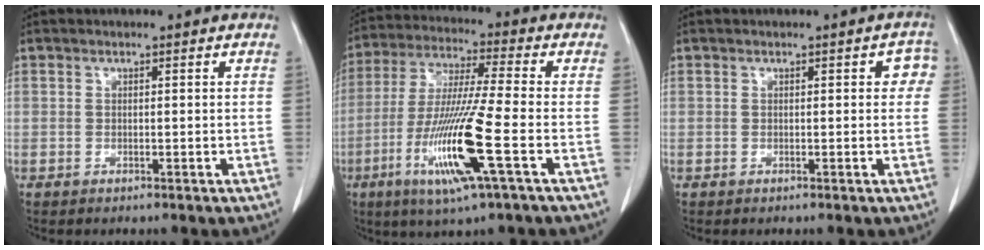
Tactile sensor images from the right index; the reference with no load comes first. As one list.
[{"total": 14.6, "force": [-5.1, -0.4, 13.7], "torque": [-0.284, -0.024, -0.099]}, {"total": 2.4, "force": [0.5, 1.2, 2.0], "torque": [-0.009, 0.012, 0.000]}]